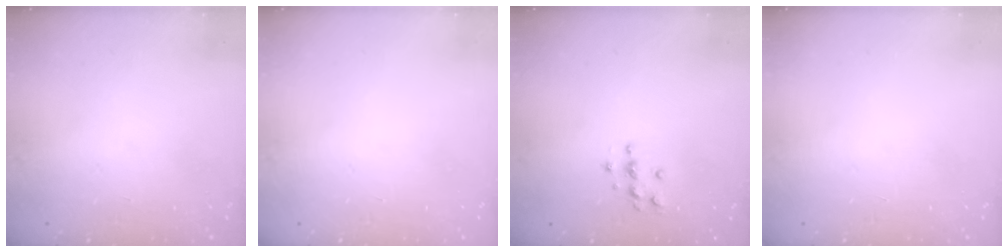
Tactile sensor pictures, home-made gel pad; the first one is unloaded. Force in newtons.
{"total": 0.0}
{"total": 3.7, "press": 3.6, "slide": 0.5}
{"total": 0.0}